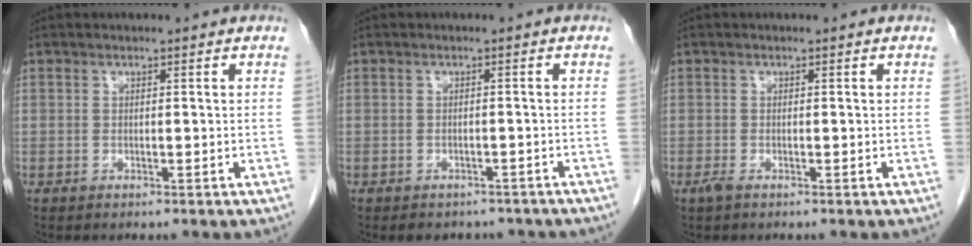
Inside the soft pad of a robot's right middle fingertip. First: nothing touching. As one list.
[{"total": 6.7, "force": [-5.7, 3.2, 1.6], "torque": [-0.014, 0.005, -0.059]}, {"total": 0.8, "force": [-0.6, 0.1, 0.6], "torque": [-0.017, -0.003, -0.011]}]